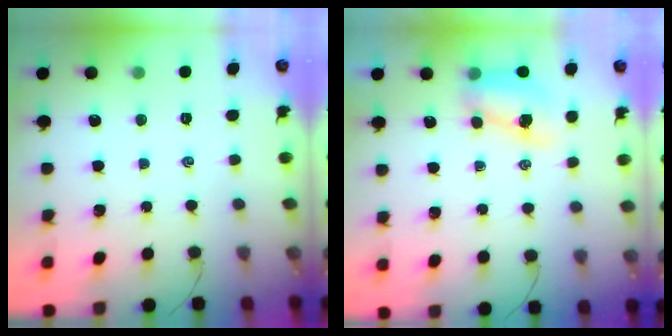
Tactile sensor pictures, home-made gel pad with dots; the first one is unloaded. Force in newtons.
{"total": 8.3, "press": 8.2, "slide": 1.1}